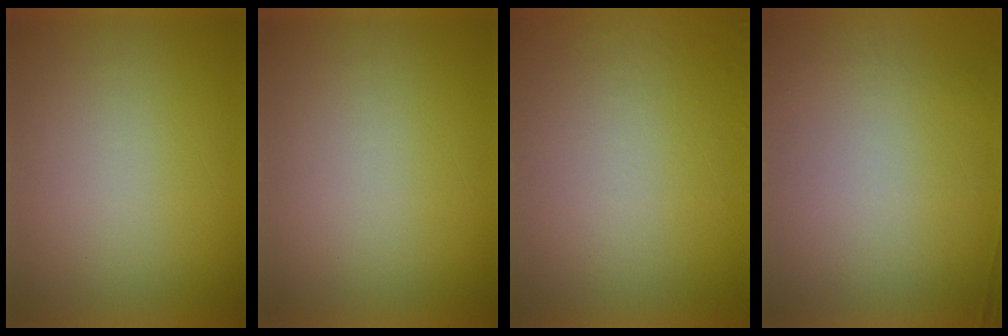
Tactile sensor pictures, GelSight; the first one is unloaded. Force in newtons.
{"total": 0.0}
{"total": 4.7}
{"total": 6.1}